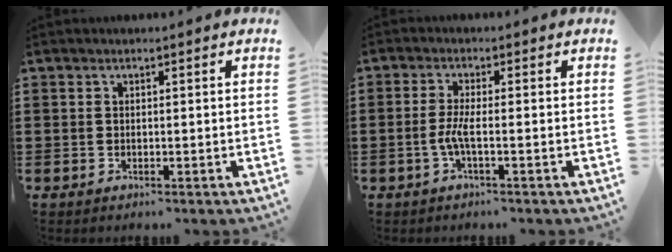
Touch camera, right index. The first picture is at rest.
{"total": 3.4, "force": [-1.2, 0.3, 3.2], "torque": [-0.080, -0.009, -0.030]}